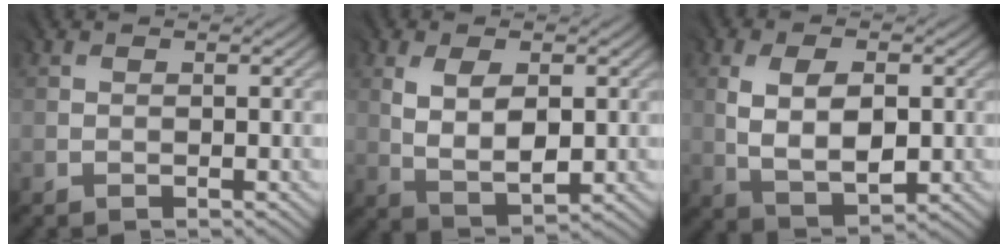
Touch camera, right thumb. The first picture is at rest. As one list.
[{"total": 5.6, "force": [1.2, 2.9, 4.6], "torque": [-0.093, -0.004, 0.028]}, {"total": 6.7, "force": [0.6, 3.8, 5.5], "torque": [-0.108, -0.005, 0.015]}]